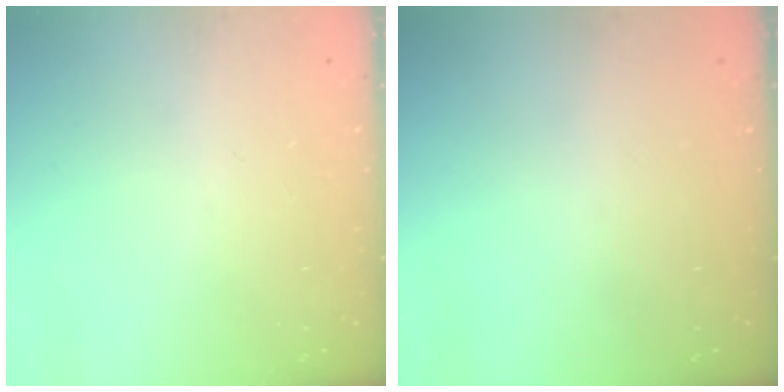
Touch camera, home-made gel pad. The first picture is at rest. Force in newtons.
{"total": 0.0}